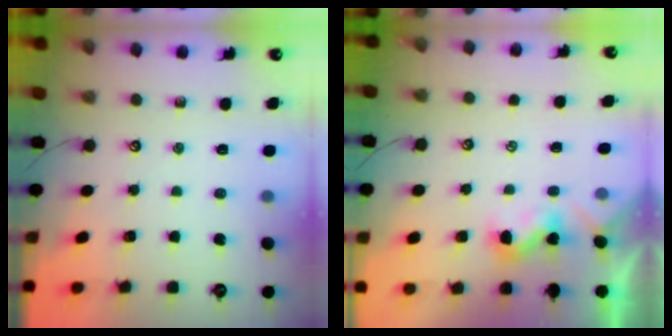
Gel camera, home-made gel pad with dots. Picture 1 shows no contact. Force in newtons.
{"total": 2.5, "press": 2.5, "slide": 0.3}